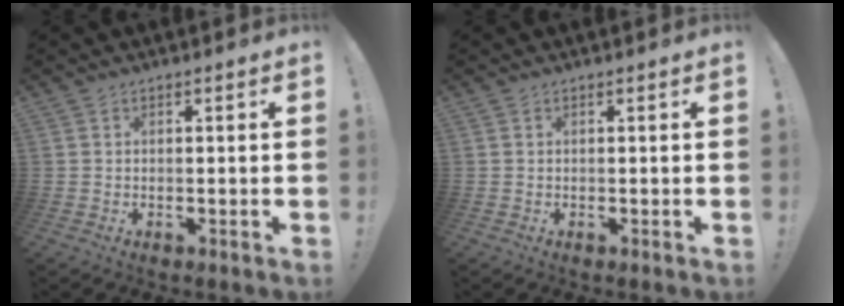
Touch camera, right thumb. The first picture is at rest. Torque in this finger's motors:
{"motor_torque": [0.00, 0.00, 0.06, 0.00, 0.00]}